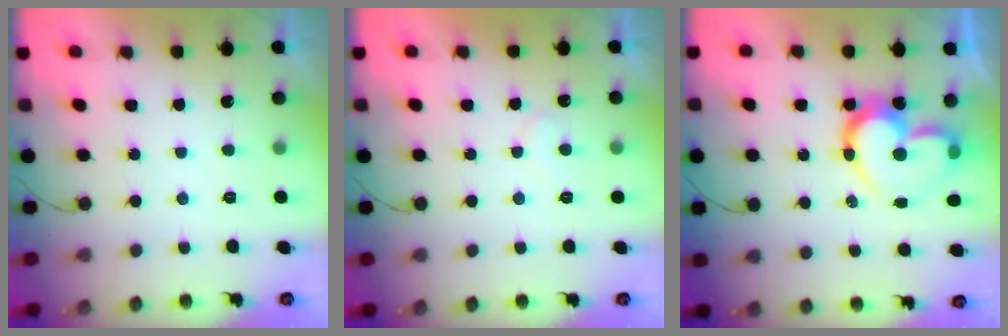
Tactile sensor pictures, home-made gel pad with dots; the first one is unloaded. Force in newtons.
{"total": 6.4, "press": 6.3, "slide": 0.5}
{"total": 17.1, "press": 17.0, "slide": 1.4}